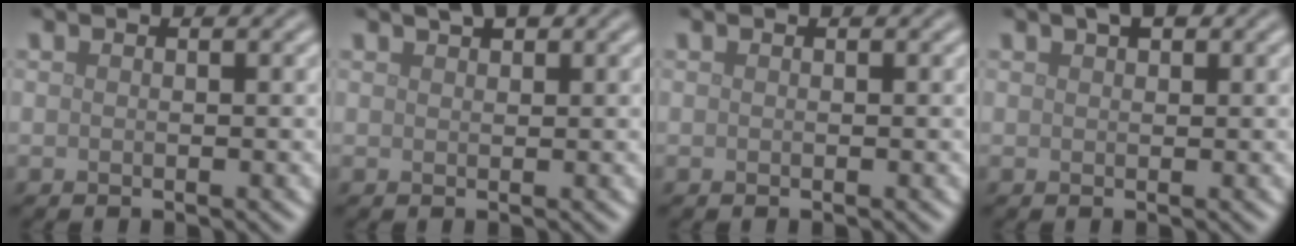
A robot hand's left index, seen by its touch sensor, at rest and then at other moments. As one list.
[{"total": 1.8, "force": [1.4, 0.6, 0.9], "torque": [-0.011, 0.002, 0.021]}, {"total": 0.0}, {"total": 1.6, "force": [1.1, 0.8, 0.9], "torque": [-0.011, 0.005, 0.018]}]